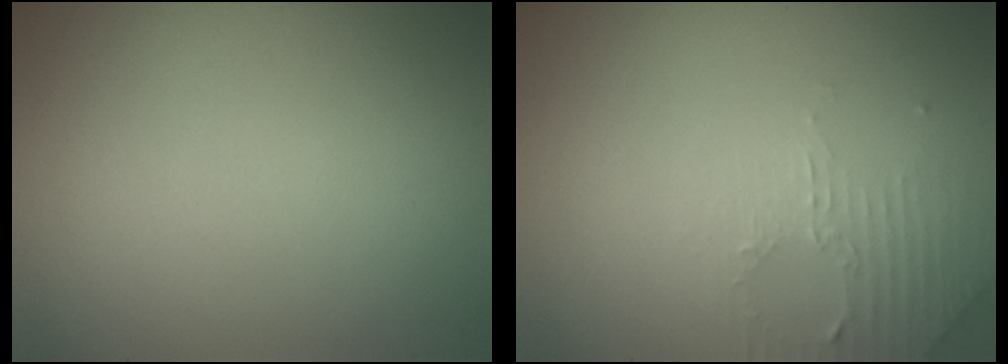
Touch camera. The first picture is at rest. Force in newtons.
{"total": 2.2, "press": 2.1, "slide": 0.6}